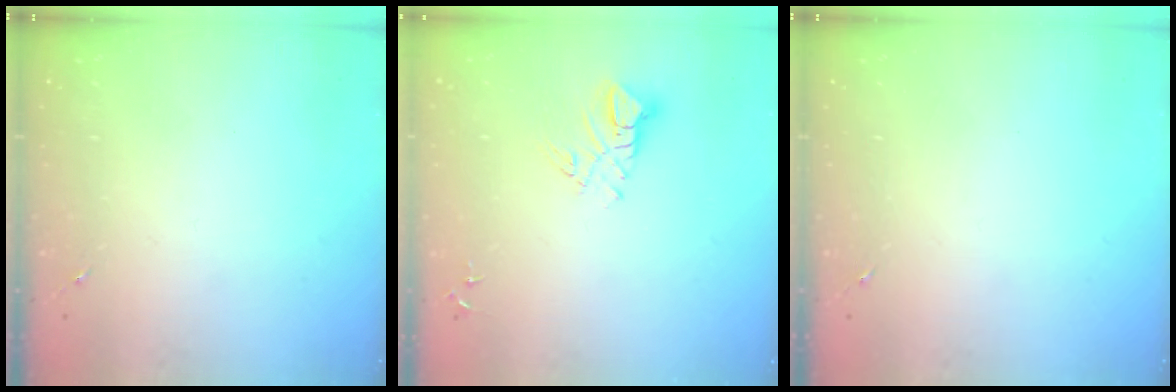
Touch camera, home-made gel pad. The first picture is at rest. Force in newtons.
{"total": 7.5, "press": 7.5, "slide": 0.7}
{"total": 0.0}